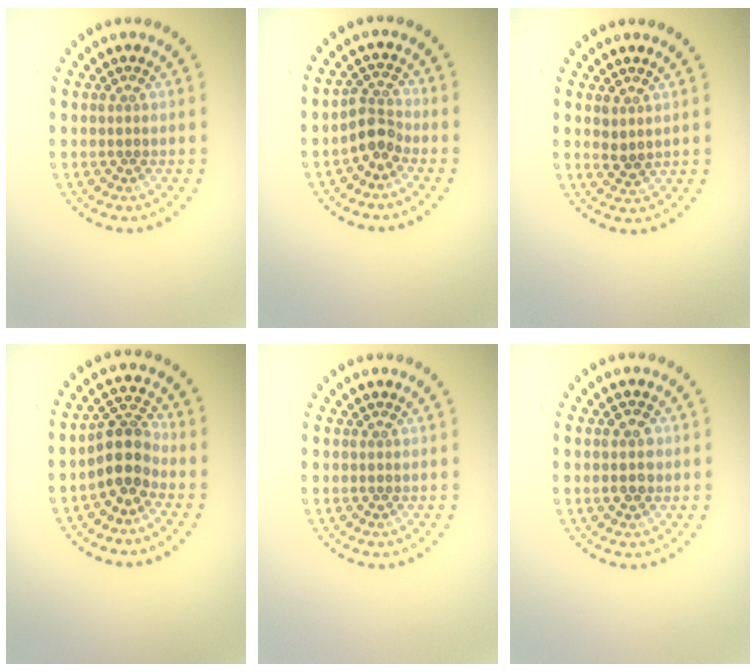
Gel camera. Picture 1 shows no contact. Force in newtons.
{"total": 2.4, "press": 1.8, "slide": 1.6}
{"total": 1.2, "press": 1.0, "slide": 0.7}
{"total": 3.5, "press": 2.9, "slide": 2.1}
{"total": 0.0}
{"total": 2.6, "press": 2.6, "slide": 0.2}